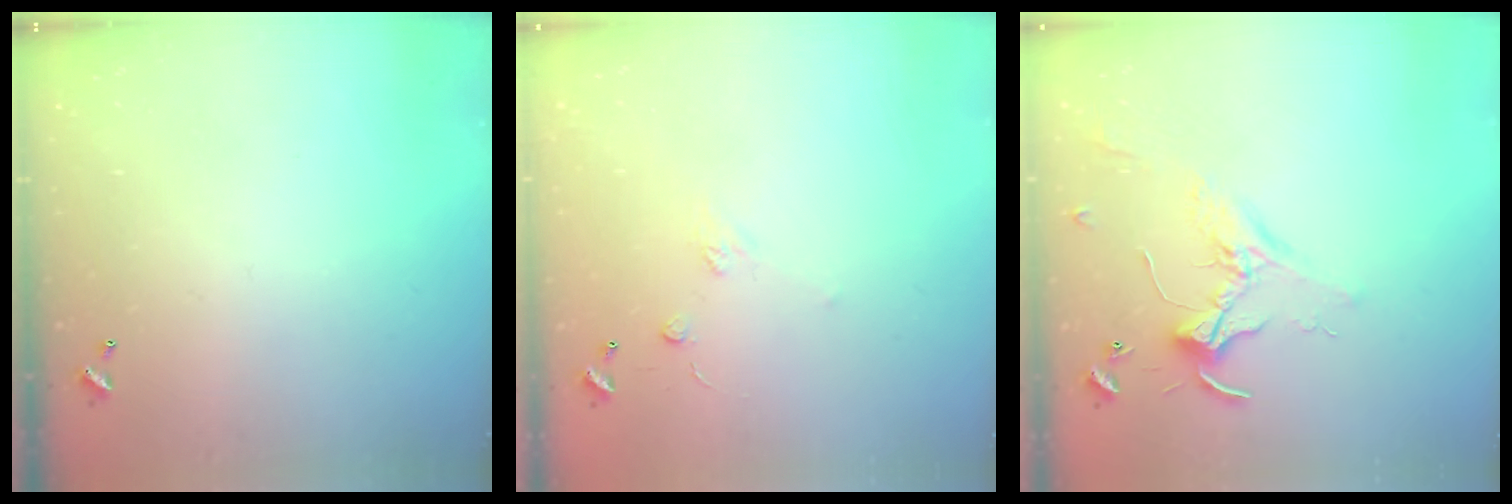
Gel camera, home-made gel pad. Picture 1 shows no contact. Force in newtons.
{"total": 2.5, "press": 2.3, "slide": 1.0}
{"total": 2.3, "press": 2.3, "slide": 0.5}